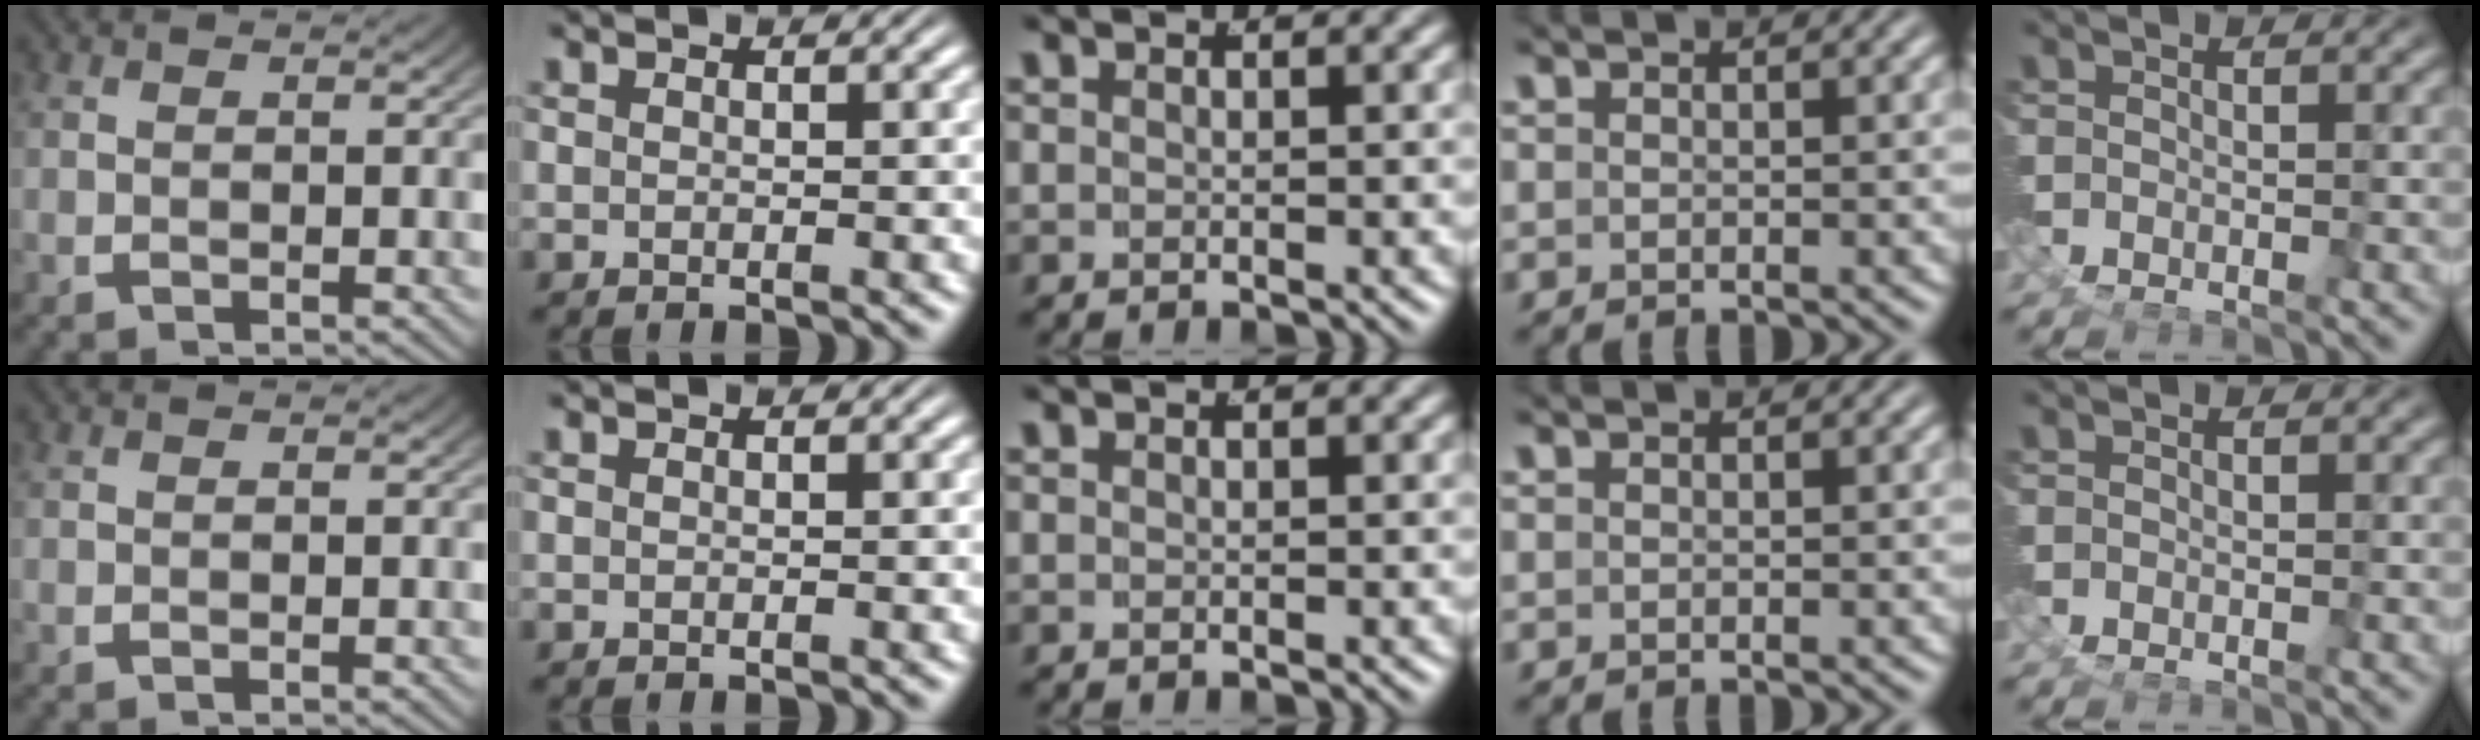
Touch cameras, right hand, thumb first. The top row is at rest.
{}